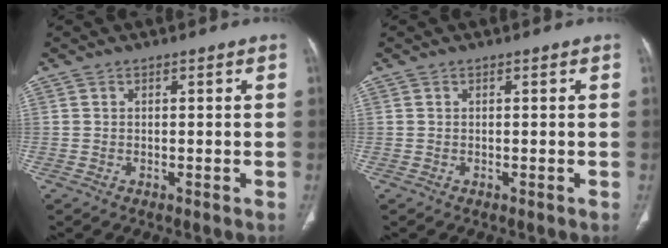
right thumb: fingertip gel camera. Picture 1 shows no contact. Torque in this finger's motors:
{"motor_torque": [0.02, -0.01, 0.02, -0.01, 0.00]}